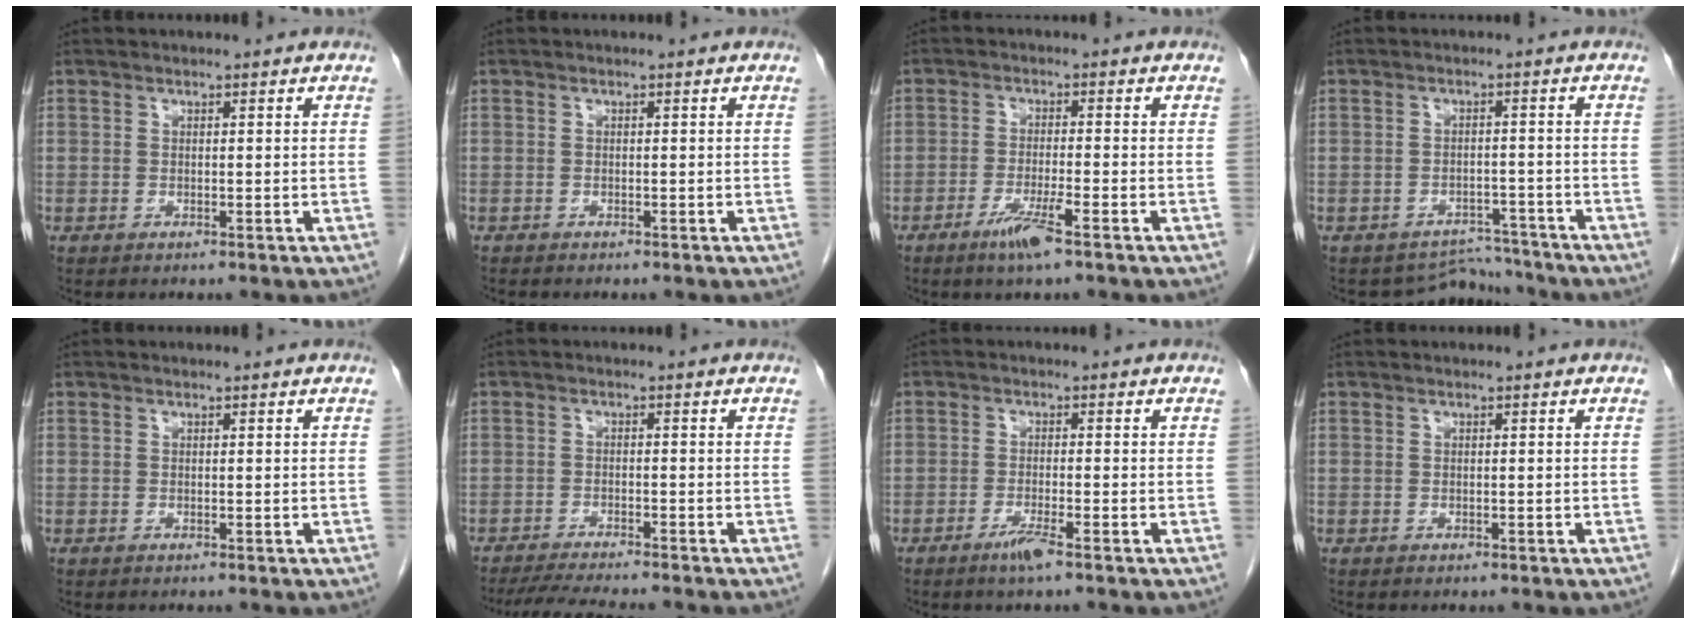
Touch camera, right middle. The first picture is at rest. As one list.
[{"total": 0.8, "force": [-0.8, 0.3, 0.3], "torque": [-0.009, -0.001, -0.011]}, {"total": 4.7, "force": [-3.0, -0.1, 3.7], "torque": [-0.073, -0.009, -0.058]}, {"total": 4.6, "force": [-4.2, 1.1, -1.4], "torque": [0.022, 0.018, -0.058]}, {"total": 0.0}, {"total": 8.2, "force": [-7.4, 0.3, 3.6], "torque": [-0.054, -0.017, -0.117]}, {"total": 2.9, "force": [-2.0, -0.1, 2.1], "torque": [-0.044, -0.005, -0.039]}, {"total": 0.0}]